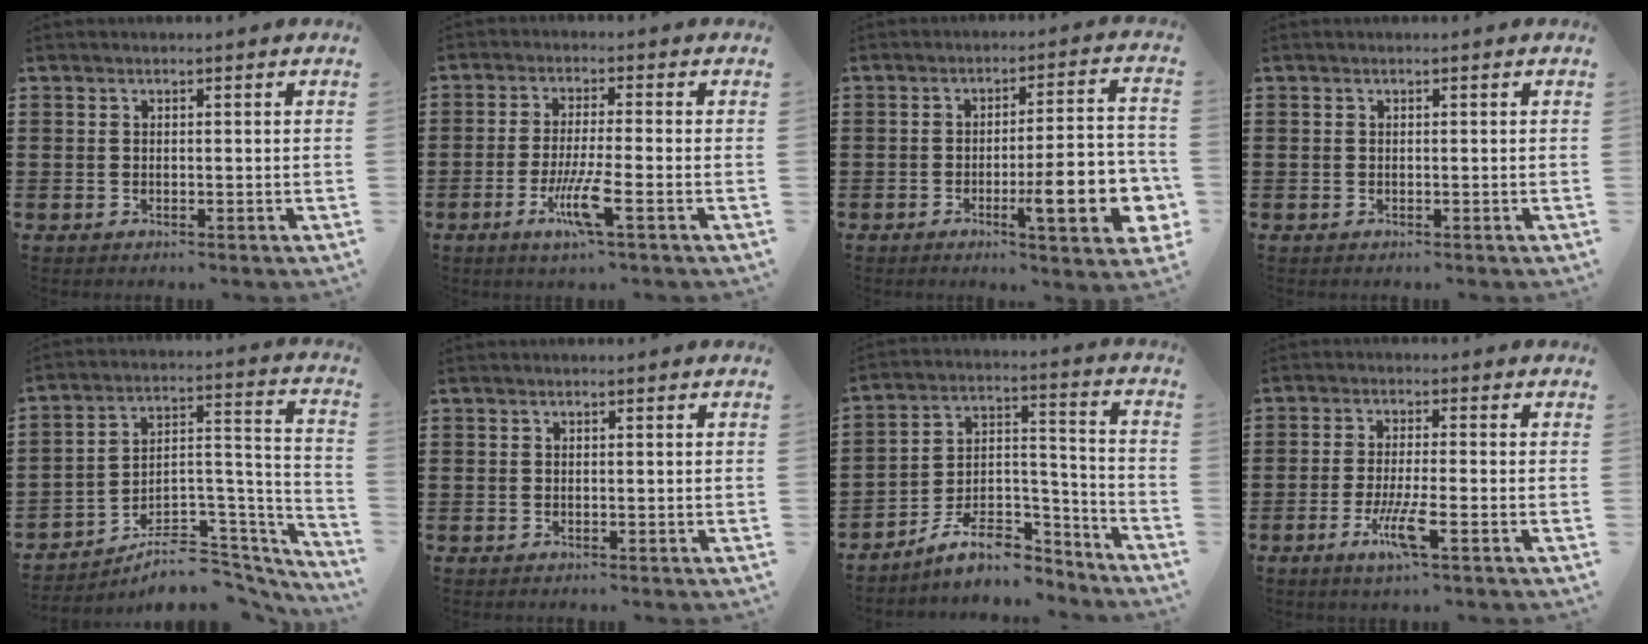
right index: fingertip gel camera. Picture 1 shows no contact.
{"total": 6.7, "force": [-2.9, 0.4, 6.0], "torque": [-0.123, -0.018, -0.056]}
{"total": 12.0, "force": [-3.6, 2.8, 11.1], "torque": [-0.167, -0.005, -0.059]}
{"total": 0.0}
{"total": 6.9, "force": [-5.2, 3.6, 2.7], "torque": [-0.041, 0.012, -0.093]}
{"total": 0.0}
{"total": 9.2, "force": [-7.6, 3.7, 3.8], "torque": [-0.061, 0.025, -0.141]}
{"total": 5.8, "force": [-2.6, 0.5, 5.1], "torque": [-0.103, -0.016, -0.048]}